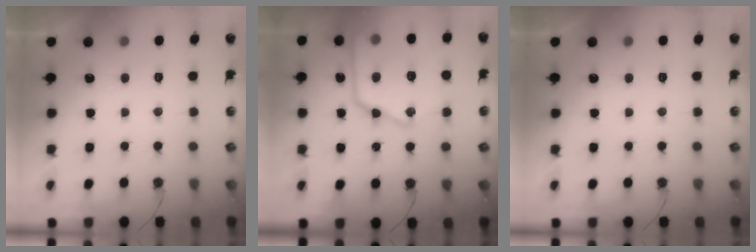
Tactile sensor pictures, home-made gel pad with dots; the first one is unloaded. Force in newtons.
{"total": 22.4, "press": 22.3, "slide": 1.9}
{"total": 0.0}